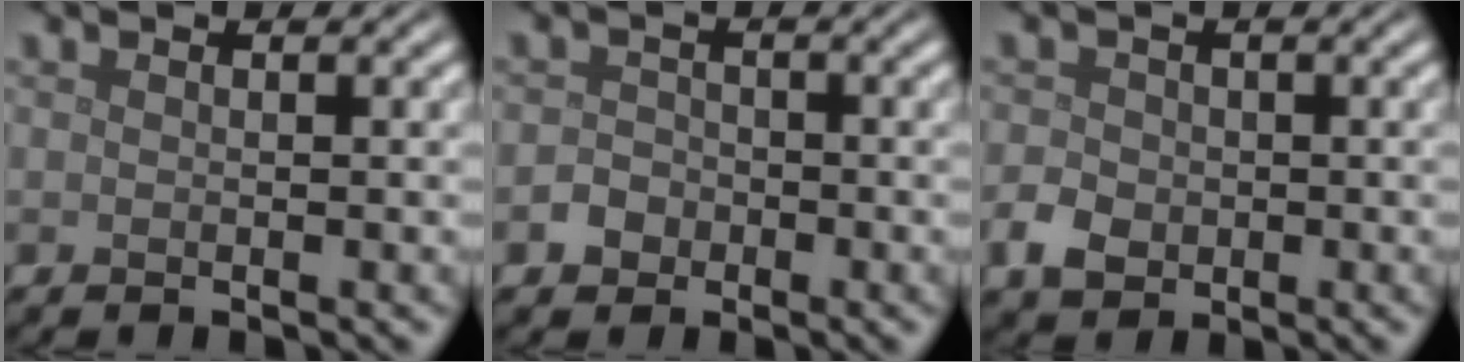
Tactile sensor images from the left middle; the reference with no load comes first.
{"total": 1.7, "force": [-0.8, 1.4, 0.5], "torque": [-0.002, 0.003, -0.018]}
{"total": 2.7, "force": [-0.9, 2.2, 1.3], "torque": [-0.022, 0.000, -0.019]}